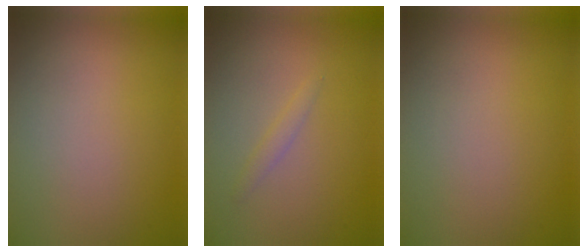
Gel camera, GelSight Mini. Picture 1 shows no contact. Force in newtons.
{"total": 0.9, "press": 0.9, "slide": 0.1}
{"total": 0.0}